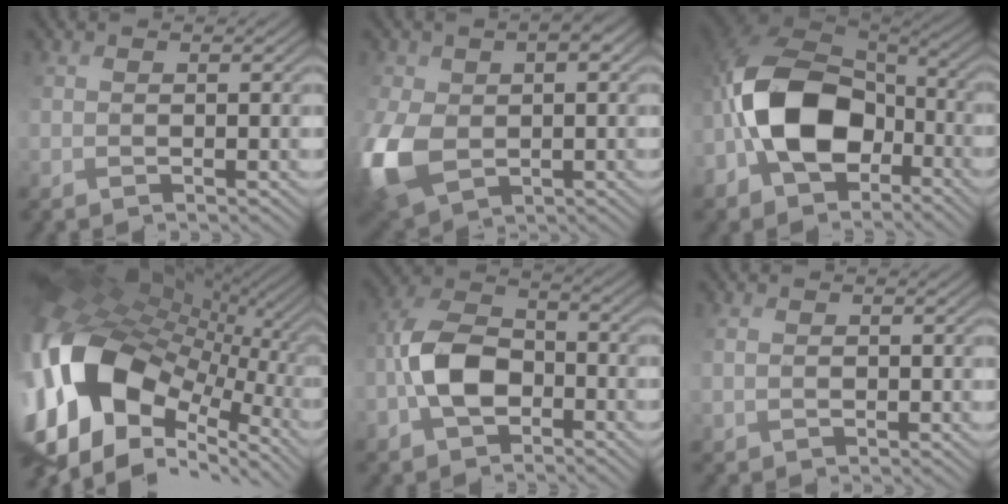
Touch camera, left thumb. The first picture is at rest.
{"total": 12.1, "force": [-0.1, 8.5, 8.6], "torque": [-0.222, -0.011, 0.000]}
{"total": 14.0, "force": [-3.4, 9.0, 10.2], "torque": [-0.221, 0.001, -0.076]}
{"total": 18.6, "force": [-0.8, 13.6, 12.7], "torque": [-0.298, -0.013, 0.006]}
{"total": 7.0, "force": [-2.1, 4.6, 4.8], "torque": [-0.100, 0.018, -0.050]}
{"total": 1.1, "force": [0.8, 0.5, -0.6], "torque": [0.016, 0.003, 0.018]}